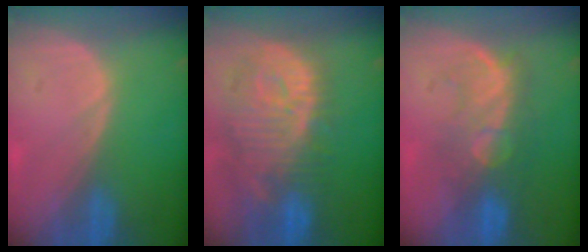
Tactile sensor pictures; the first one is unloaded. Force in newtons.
{"total": 12.9, "press": 11.3, "slide": 6.2}
{"total": 8.6, "press": 8.1, "slide": 2.9}